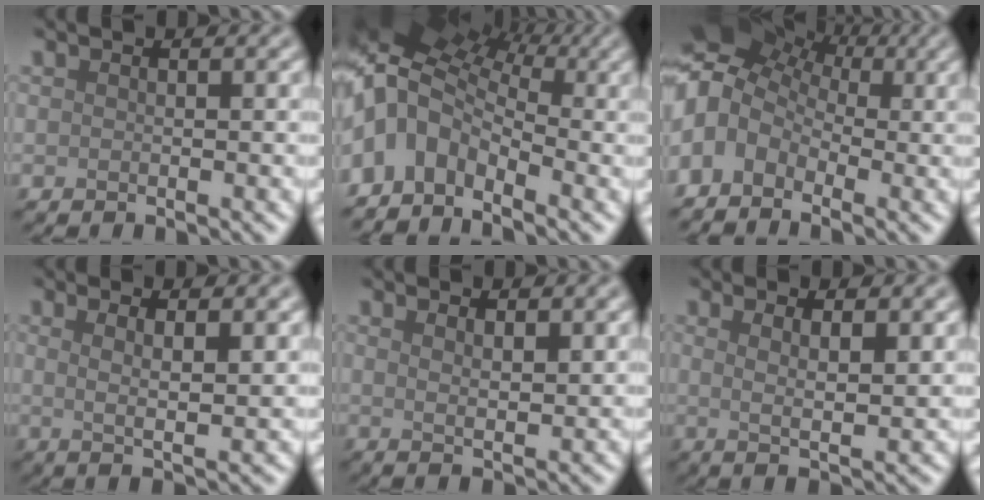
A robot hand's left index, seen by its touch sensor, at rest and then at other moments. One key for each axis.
{"total": 9.2, "fx": 0.2, "fy": 6.5, "fz": 6.5, "tx": -0.121, "ty": 0.006, "tz": -0.002}
{"total": 9.1, "fx": -0.1, "fy": 7.2, "fz": 5.6, "tx": -0.104, "ty": 0.016, "tz": -0.012}
{"total": 4.0, "fx": 1.2, "fy": 0.9, "fz": 3.8, "tx": -0.060, "ty": -0.003, "tz": 0.015}
{"total": 2.5, "fx": 1.2, "fy": 0.7, "fz": 2.1, "tx": -0.030, "ty": -0.001, "tz": 0.019}
{"total": 4.0, "fx": 1.3, "fy": 1.0, "fz": 3.7, "tx": -0.057, "ty": -0.005, "tz": 0.018}